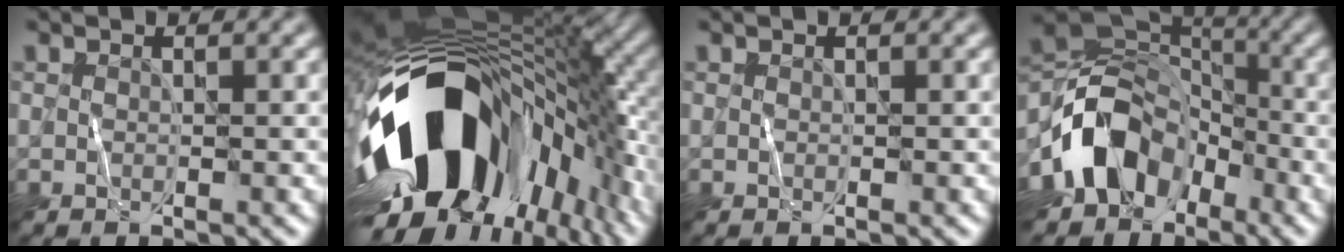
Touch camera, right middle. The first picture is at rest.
{"total": 17.4, "force": [-4.9, 10.2, 13.3], "torque": [-0.231, -0.019, -0.078]}
{"total": 0.0}
{"total": 10.1, "force": [-4.8, 7.1, 5.4], "torque": [-0.088, 0.008, -0.105]}